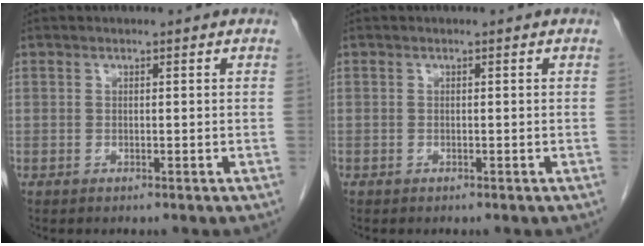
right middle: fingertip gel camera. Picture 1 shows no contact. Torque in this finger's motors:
{"motor_torque": [0.27, -0.44, 0.04, -0.02]}